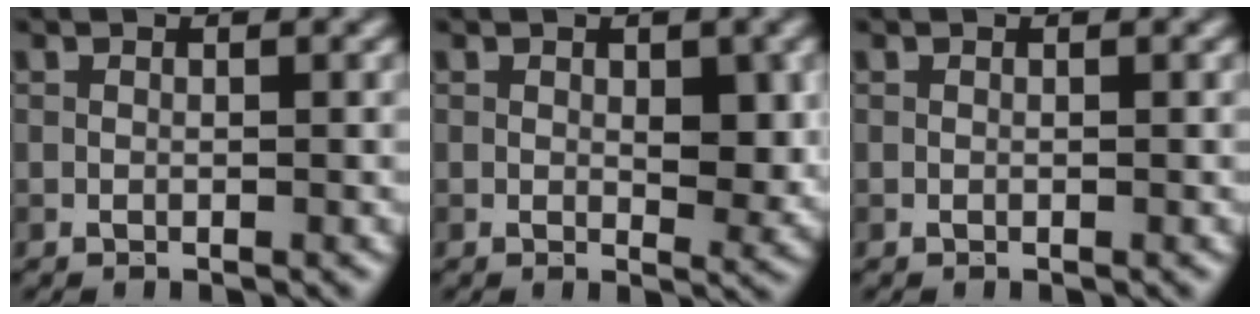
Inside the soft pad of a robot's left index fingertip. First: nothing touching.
{"total": 3.4, "force": [0.4, 1.6, 3.0], "torque": [-0.039, -0.007, 0.009]}
{"total": 0.0}